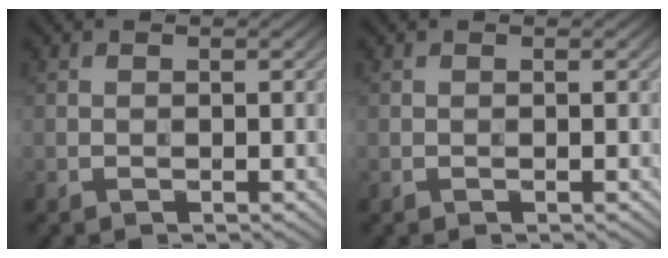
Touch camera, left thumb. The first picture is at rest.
{"total": 0.0}